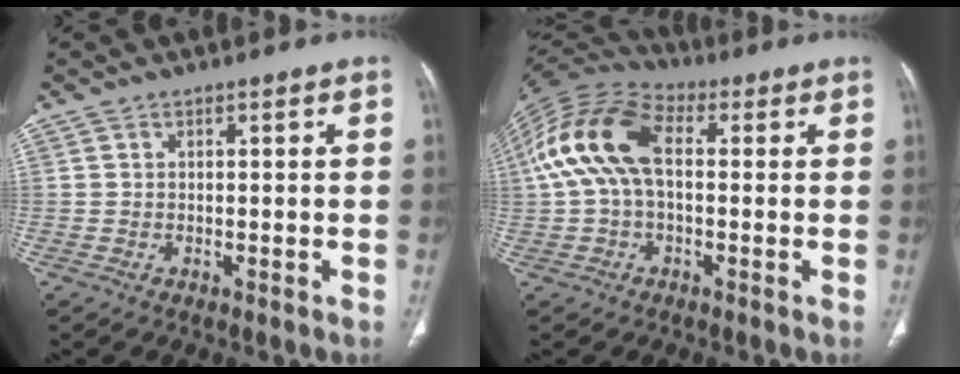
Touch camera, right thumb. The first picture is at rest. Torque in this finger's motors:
{"motor_torque": [0.97, 2.44, 1.55, -0.52, 0.22]}